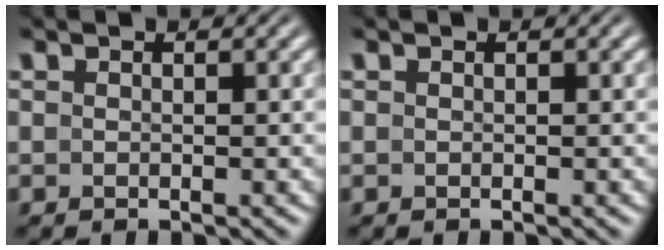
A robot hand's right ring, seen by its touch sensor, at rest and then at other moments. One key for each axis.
{"total": 0.0}